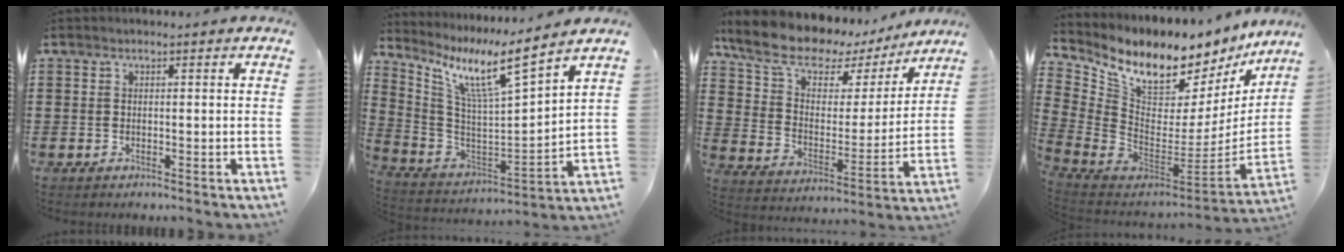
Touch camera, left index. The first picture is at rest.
{"total": 9.9, "force": [6.7, 0.4, 7.3], "torque": [-0.169, -0.046, 0.104]}
{"total": 10.8, "force": [8.5, 4.7, 4.8], "torque": [-0.126, -0.046, 0.150]}
{"total": 8.9, "force": [7.1, 3.5, 4.0], "torque": [-0.106, -0.078, 0.121]}